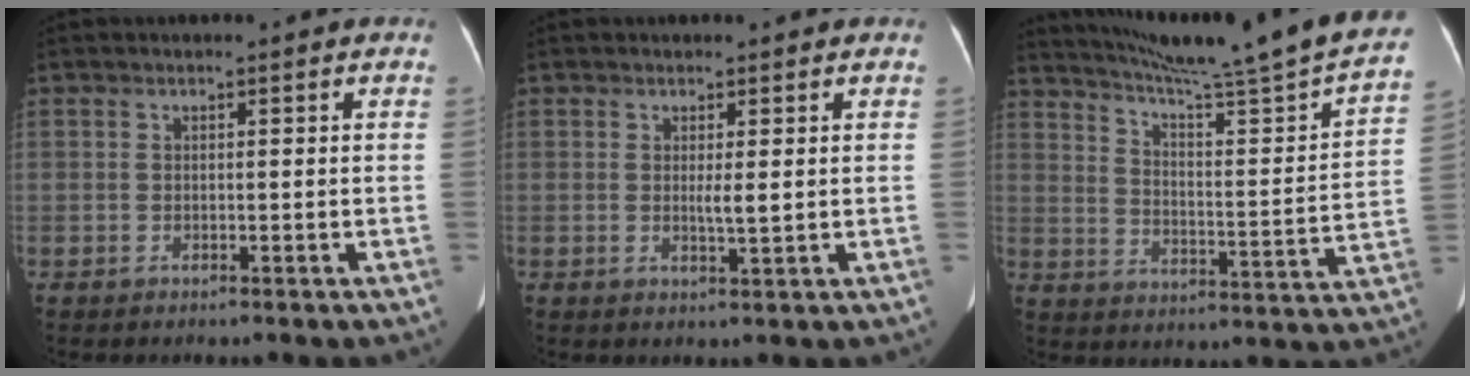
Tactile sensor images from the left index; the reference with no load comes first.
{"total": 1.6, "force": [0.0, 0.0, 1.6], "torque": [-0.034, -0.003, 0.007]}
{"total": 27.1, "force": [23.7, -1.2, 13.3], "torque": [-0.215, -0.081, 0.316]}